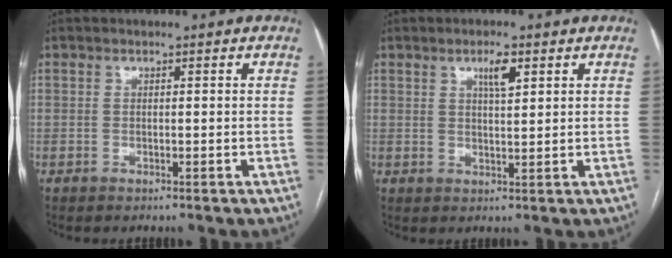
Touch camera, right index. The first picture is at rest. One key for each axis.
{"total": 3.3, "fx": 1.7, "fy": 0.6, "fz": 2.7, "tx": -0.047, "ty": 0.000, "tz": 0.028}